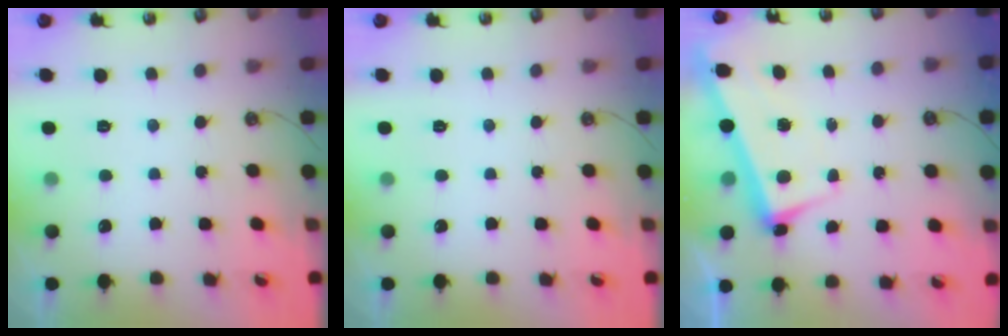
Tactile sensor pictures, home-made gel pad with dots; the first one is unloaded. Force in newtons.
{"total": 0.0}
{"total": 2.2, "press": 2.0, "slide": 1.0}